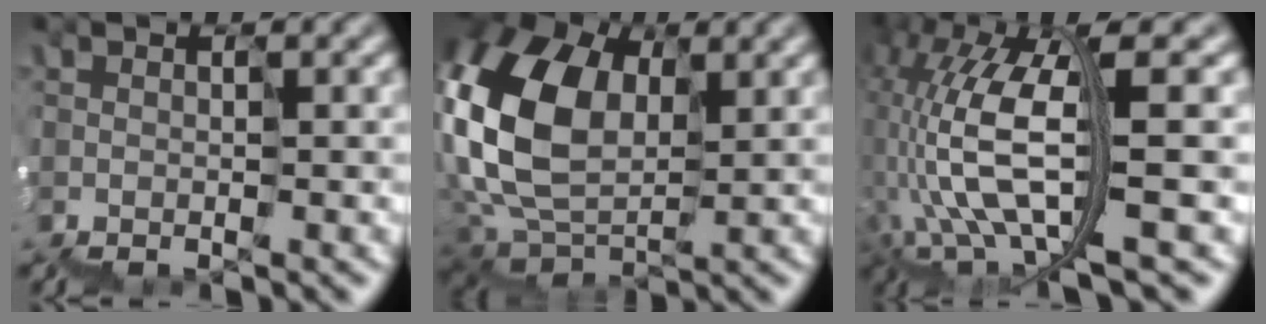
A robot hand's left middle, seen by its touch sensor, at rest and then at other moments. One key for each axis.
{"total": 9.2, "fx": 2.5, "fy": 6.8, "fz": 5.7, "tx": -0.162, "ty": 0.026, "tz": 0.039}
{"total": 7.5, "fx": -0.2, "fy": 2.9, "fz": 6.9, "tx": -0.174, "ty": 0.008, "tz": -0.008}